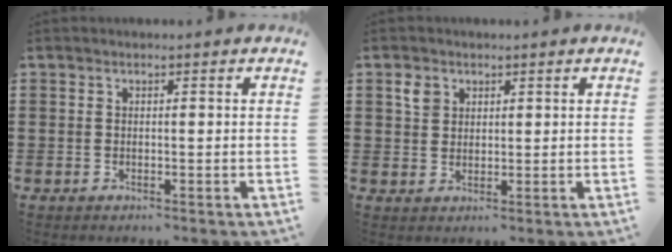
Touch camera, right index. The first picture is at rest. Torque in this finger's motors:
{"motor_torque": [0.05, -0.04, 0.02, 0.05]}